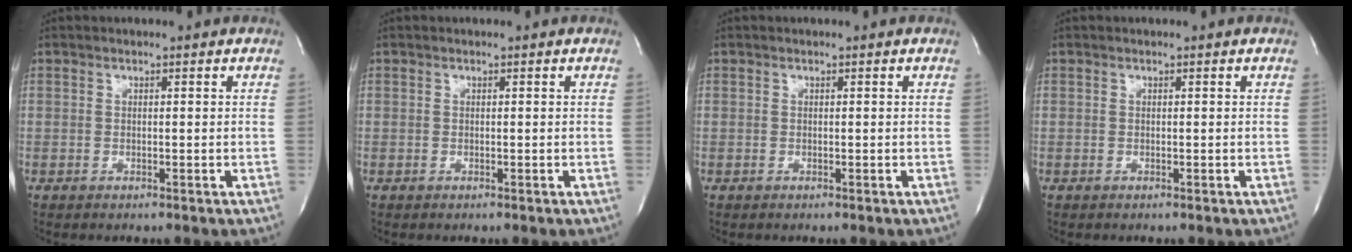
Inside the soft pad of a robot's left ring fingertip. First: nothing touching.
{"total": 0.0}
{"total": 0.0}
{"total": 0.0}